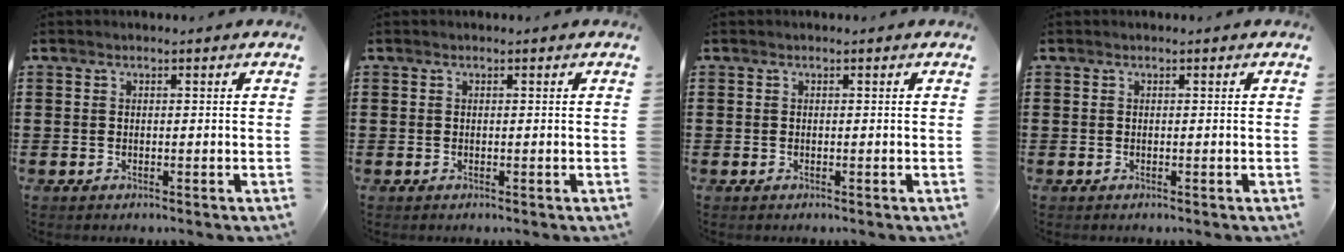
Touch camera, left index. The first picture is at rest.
{"total": 0.0}
{"total": 0.0}
{"total": 0.0}